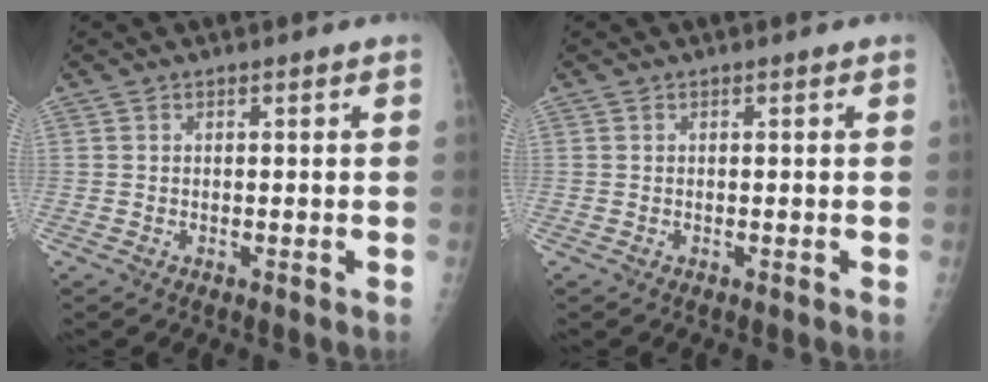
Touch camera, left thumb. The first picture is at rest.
{"total": 0.0}